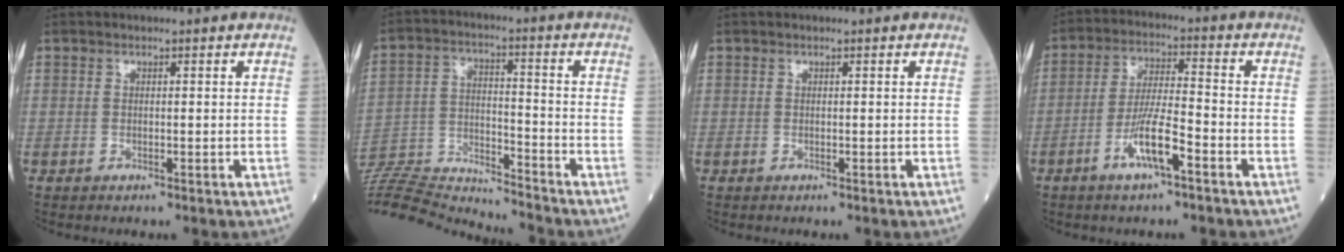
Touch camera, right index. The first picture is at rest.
{"total": 17.6, "force": [-17.3, 0.0, 3.2], "torque": [-0.065, 0.018, -0.288]}
{"total": 0.0}
{"total": 7.9, "force": [-3.8, 1.0, 6.8], "torque": [-0.134, 0.000, -0.073]}